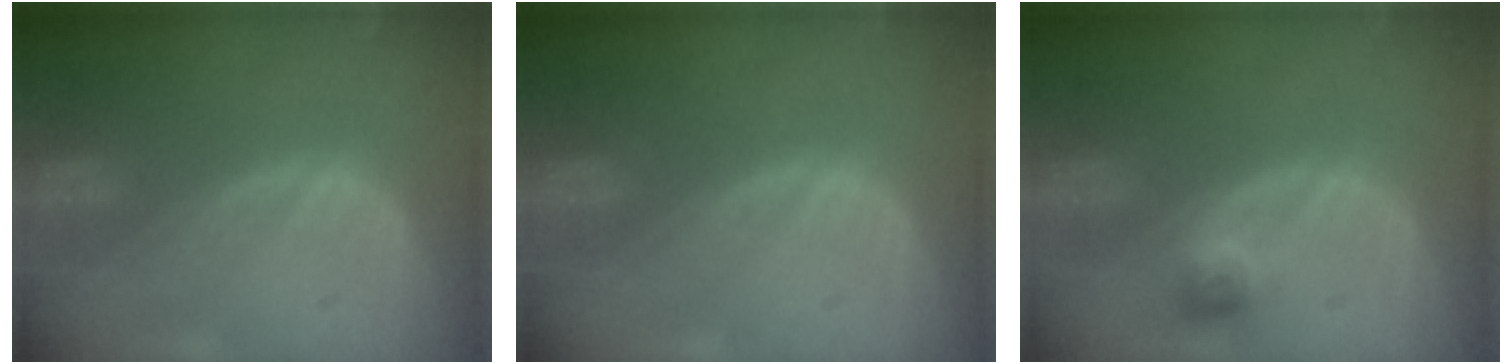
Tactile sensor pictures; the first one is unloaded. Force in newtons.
{"total": 0.0}
{"total": 2.2, "press": 2.1, "slide": 0.8}